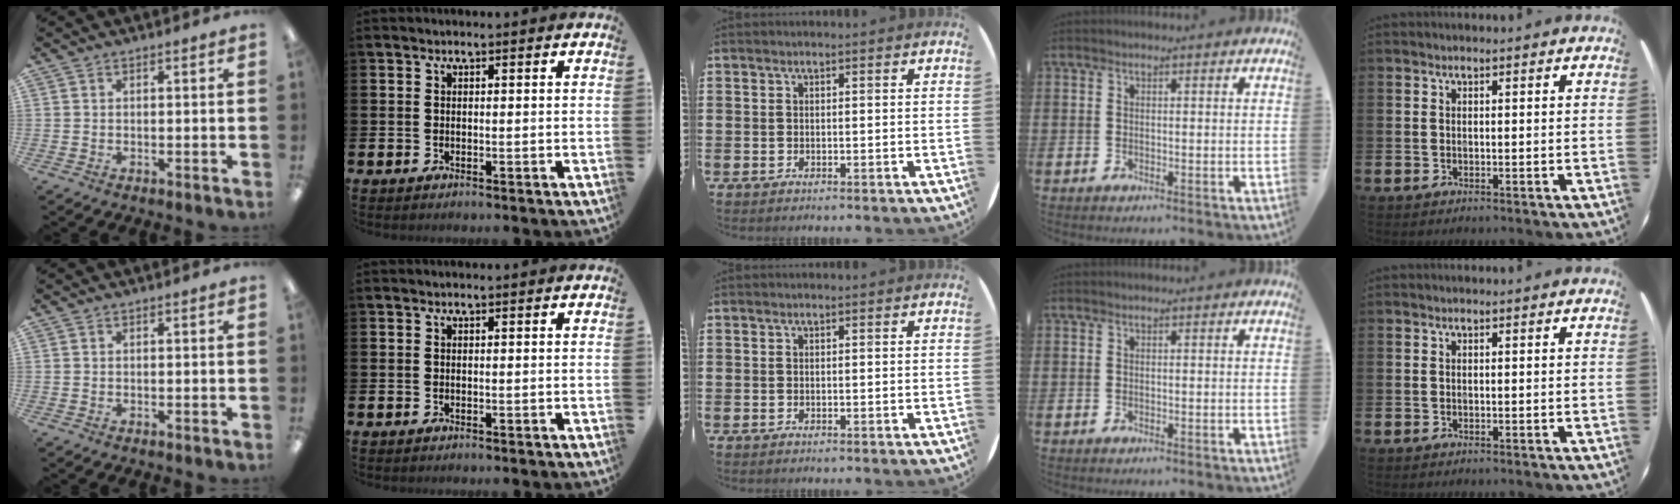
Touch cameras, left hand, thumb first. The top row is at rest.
{}